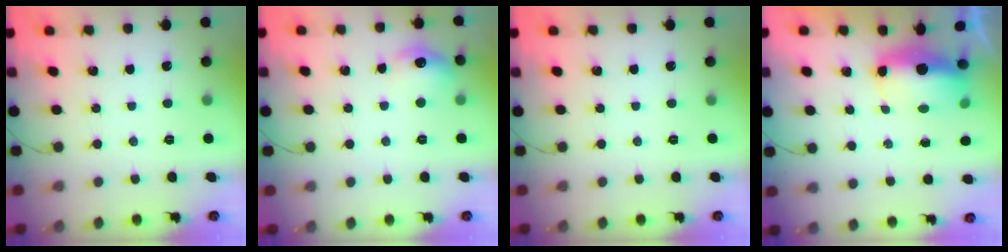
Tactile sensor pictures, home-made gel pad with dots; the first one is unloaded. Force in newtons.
{"total": 9.0, "press": 8.9, "slide": 1.2}
{"total": 0.0}
{"total": 12.6, "press": 7.9, "slide": 9.8}